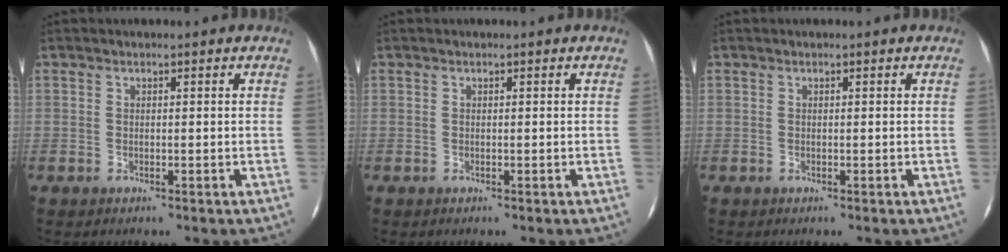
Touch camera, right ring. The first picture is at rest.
{"total": 0.0}
{"total": 0.0}